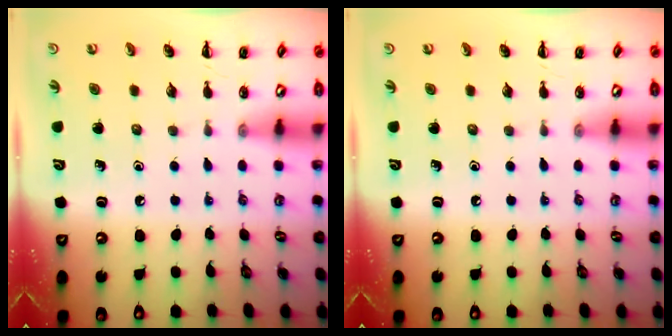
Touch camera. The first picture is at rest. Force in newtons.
{"total": 0.0}